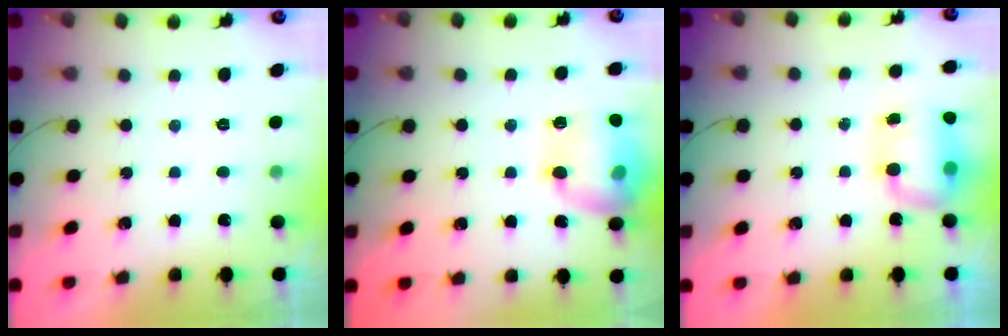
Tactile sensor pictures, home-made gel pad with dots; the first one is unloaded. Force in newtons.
{"total": 15.6, "press": 15.5, "slide": 1.2}
{"total": 8.7, "press": 8.3, "slide": 2.5}